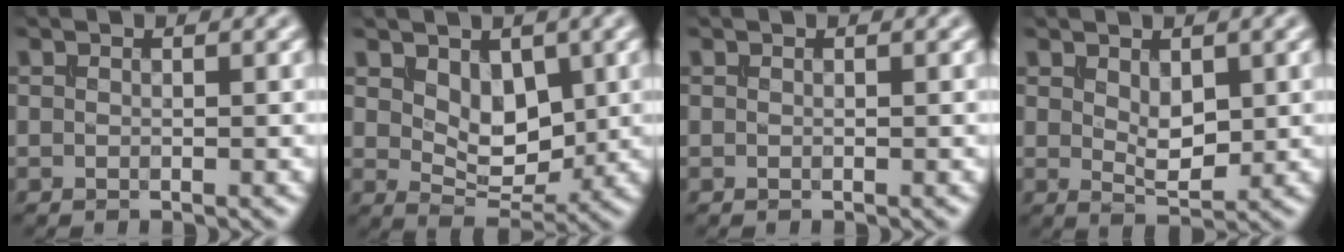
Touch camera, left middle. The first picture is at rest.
{"total": 4.0, "force": [1.3, 2.5, 2.8], "torque": [-0.050, -0.013, 0.024]}
{"total": 0.0}
{"total": 2.7, "force": [0.7, 1.4, 2.2], "torque": [-0.039, -0.006, 0.019]}